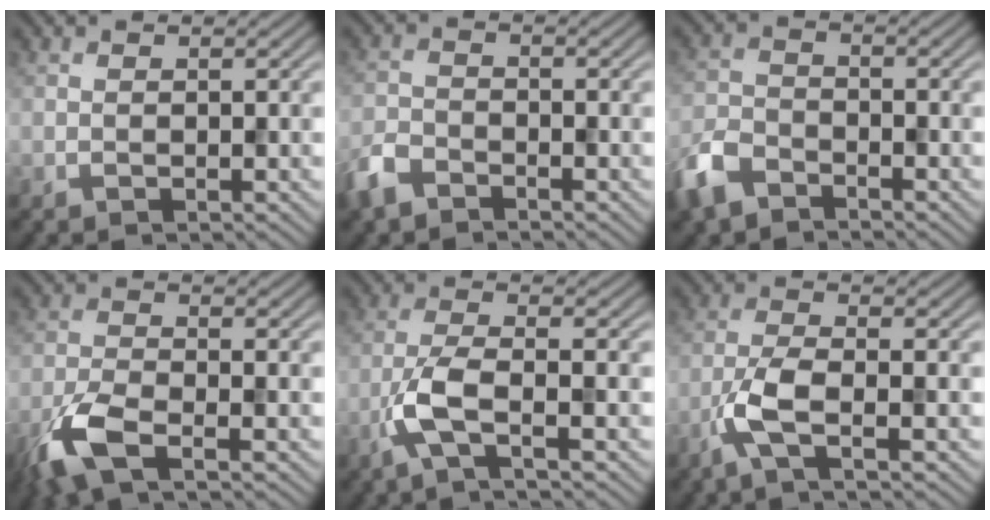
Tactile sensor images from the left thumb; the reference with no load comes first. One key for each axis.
{"total": 4.0, "fx": -3.2, "fy": 1.9, "fz": 1.6, "tx": -0.035, "ty": -0.007, "tz": -0.077}
{"total": 5.8, "fx": -4.4, "fy": 2.9, "fz": 2.5, "tx": -0.061, "ty": -0.006, "tz": -0.103}
{"total": 6.4, "fx": -3.8, "fy": 2.1, "fz": 4.8, "tx": -0.112, "ty": -0.010, "tz": -0.089}
{"total": 5.0, "fx": -2.2, "fy": 1.0, "fz": 4.4, "tx": -0.095, "ty": 0.002, "tz": -0.059}
{"total": 4.7, "fx": -2.2, "fy": 1.0, "fz": 4.1, "tx": -0.090, "ty": 0.002, "tz": -0.055}